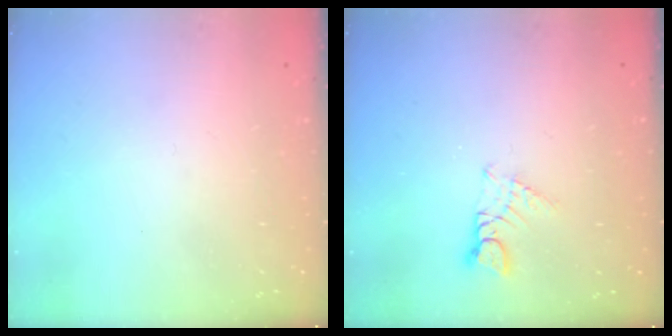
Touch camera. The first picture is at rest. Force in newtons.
{"total": 1.1, "press": 1.1, "slide": 0.1}